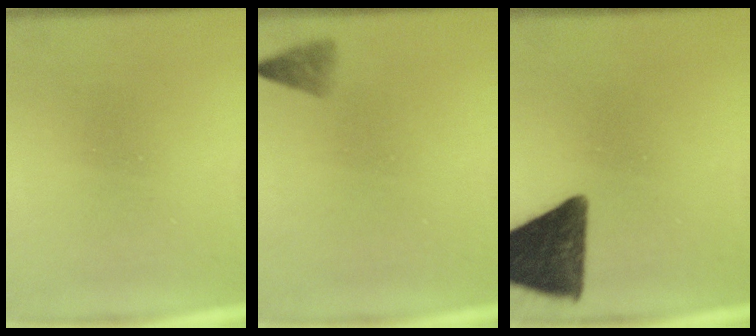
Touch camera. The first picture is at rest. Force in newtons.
{"total": 1.0}
{"total": 13.4}